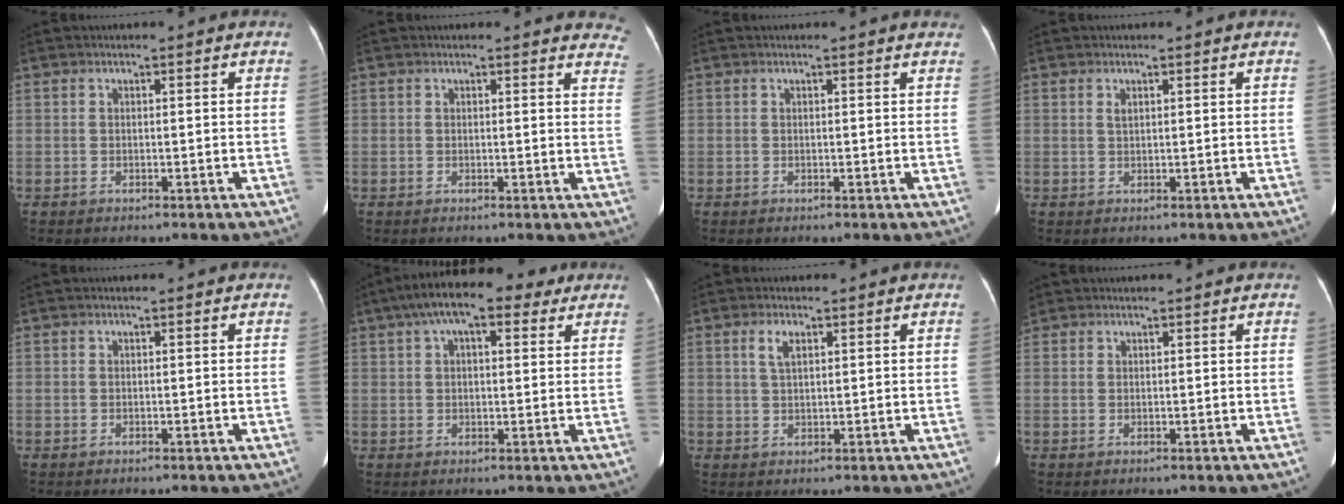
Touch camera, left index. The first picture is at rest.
{"total": 7.4, "force": [7.0, 2.0, 1.1], "torque": [0.028, -0.022, 0.036]}
{"total": 2.2, "force": [2.1, 0.2, 0.5], "torque": [-0.010, -0.002, 0.007]}
{"total": 0.8, "force": [0.4, 0.2, 0.6], "torque": [-0.015, 0.004, 0.009]}
{"total": 0.0}
{"total": 11.7, "force": [7.1, 4.4, 8.2], "torque": [-0.137, 0.053, 0.110]}
{"total": 2.5, "force": [1.3, 0.8, 2.0], "torque": [-0.045, 0.006, 0.028]}
{"total": 1.2, "force": [1.0, 0.6, 0.1], "torque": [-0.010, 0.009, 0.021]}